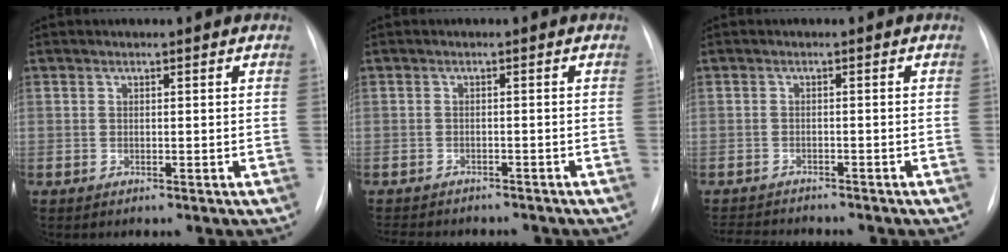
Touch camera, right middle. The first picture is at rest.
{"total": 9.8, "force": [-8.6, 3.2, 3.4], "torque": [-0.062, -0.001, -0.108]}
{"total": 6.6, "force": [-6.2, 1.2, 1.8], "torque": [-0.025, -0.006, -0.093]}